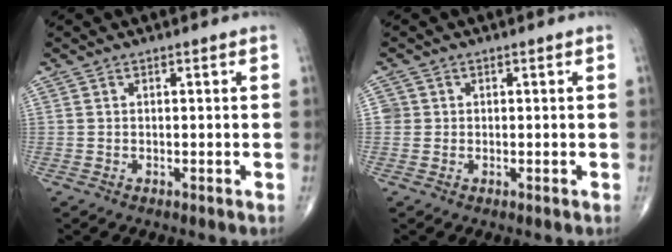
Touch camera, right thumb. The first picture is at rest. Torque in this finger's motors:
{"motor_torque": [-0.17, 0.14, 0.14, 0.17, -0.02]}